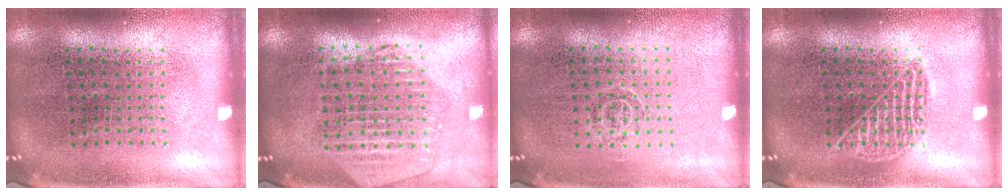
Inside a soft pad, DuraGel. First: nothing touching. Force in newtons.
{"total": 2.2, "press": 1.9, "slide": 0.9}
{"total": 0.7, "press": 0.5, "slide": 0.6}
{"total": 1.4, "press": 1.4, "slide": 0.2}